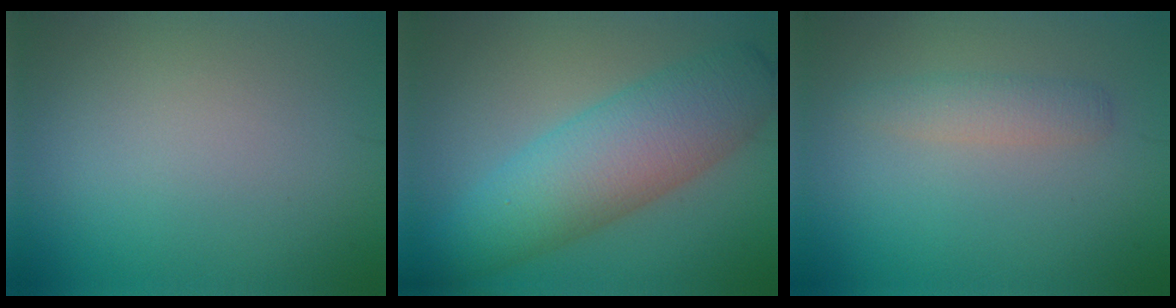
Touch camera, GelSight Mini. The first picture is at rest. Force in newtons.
{"total": 8.1, "press": 8.1, "slide": 0.0}
{"total": 1.9, "press": 1.9, "slide": 0.1}